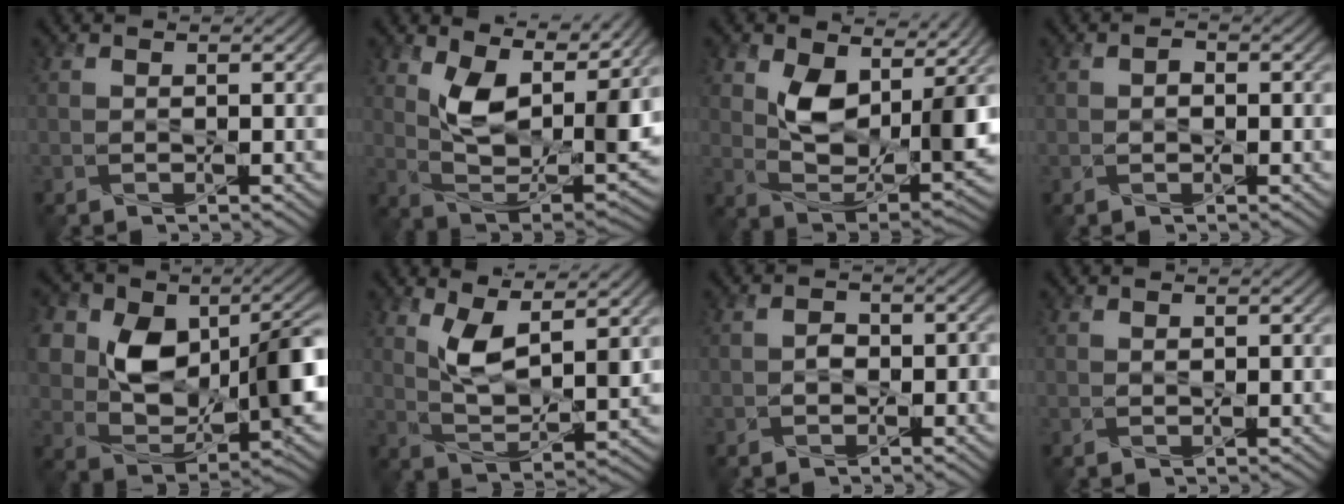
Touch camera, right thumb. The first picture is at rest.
{"total": 10.9, "force": [4.9, 5.5, 8.0], "torque": [-0.155, -0.016, 0.092]}
{"total": 9.3, "force": [3.5, 5.5, 6.6], "torque": [-0.117, -0.022, 0.061]}
{"total": 1.3, "force": [-0.1, 0.9, 0.9], "torque": [-0.012, -0.001, -0.005]}
{"total": 13.0, "force": [1.5, 9.0, 9.3], "torque": [-0.137, -0.007, 0.033]}
{"total": 7.3, "force": [3.4, 2.8, 5.8], "torque": [-0.120, -0.008, 0.070]}
{"total": 2.1, "force": [-0.6, 1.6, 1.3], "torque": [-0.022, -0.002, -0.014]}
{"total": 0.8, "force": [0.2, 0.5, 0.7], "torque": [-0.010, -0.002, 0.004]}